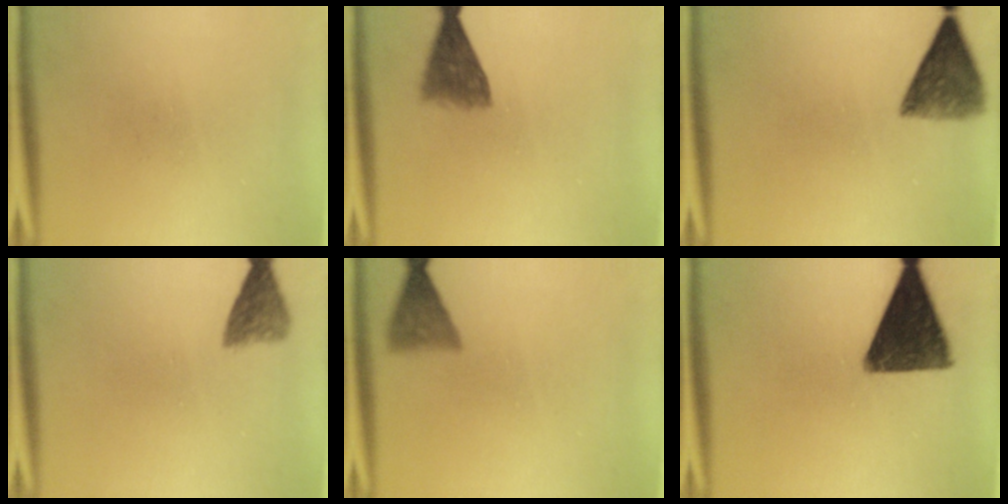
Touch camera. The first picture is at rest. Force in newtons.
{"total": 4.9}
{"total": 6.9}
{"total": 3.6}
{"total": 3.5}
{"total": 13.9}